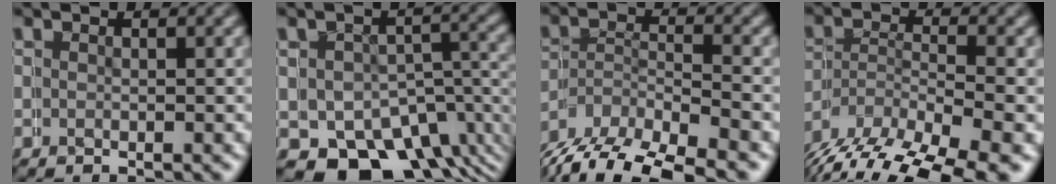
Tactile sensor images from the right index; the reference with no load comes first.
{"total": 9.6, "force": [-4.1, 7.6, 4.2], "torque": [-0.070, -0.054, -0.044]}
{"total": 8.3, "force": [-5.9, 4.8, 3.4], "torque": [-0.066, -0.026, -0.086]}
{"total": 8.5, "force": [-4.1, 5.8, 4.7], "torque": [-0.095, -0.029, -0.057]}